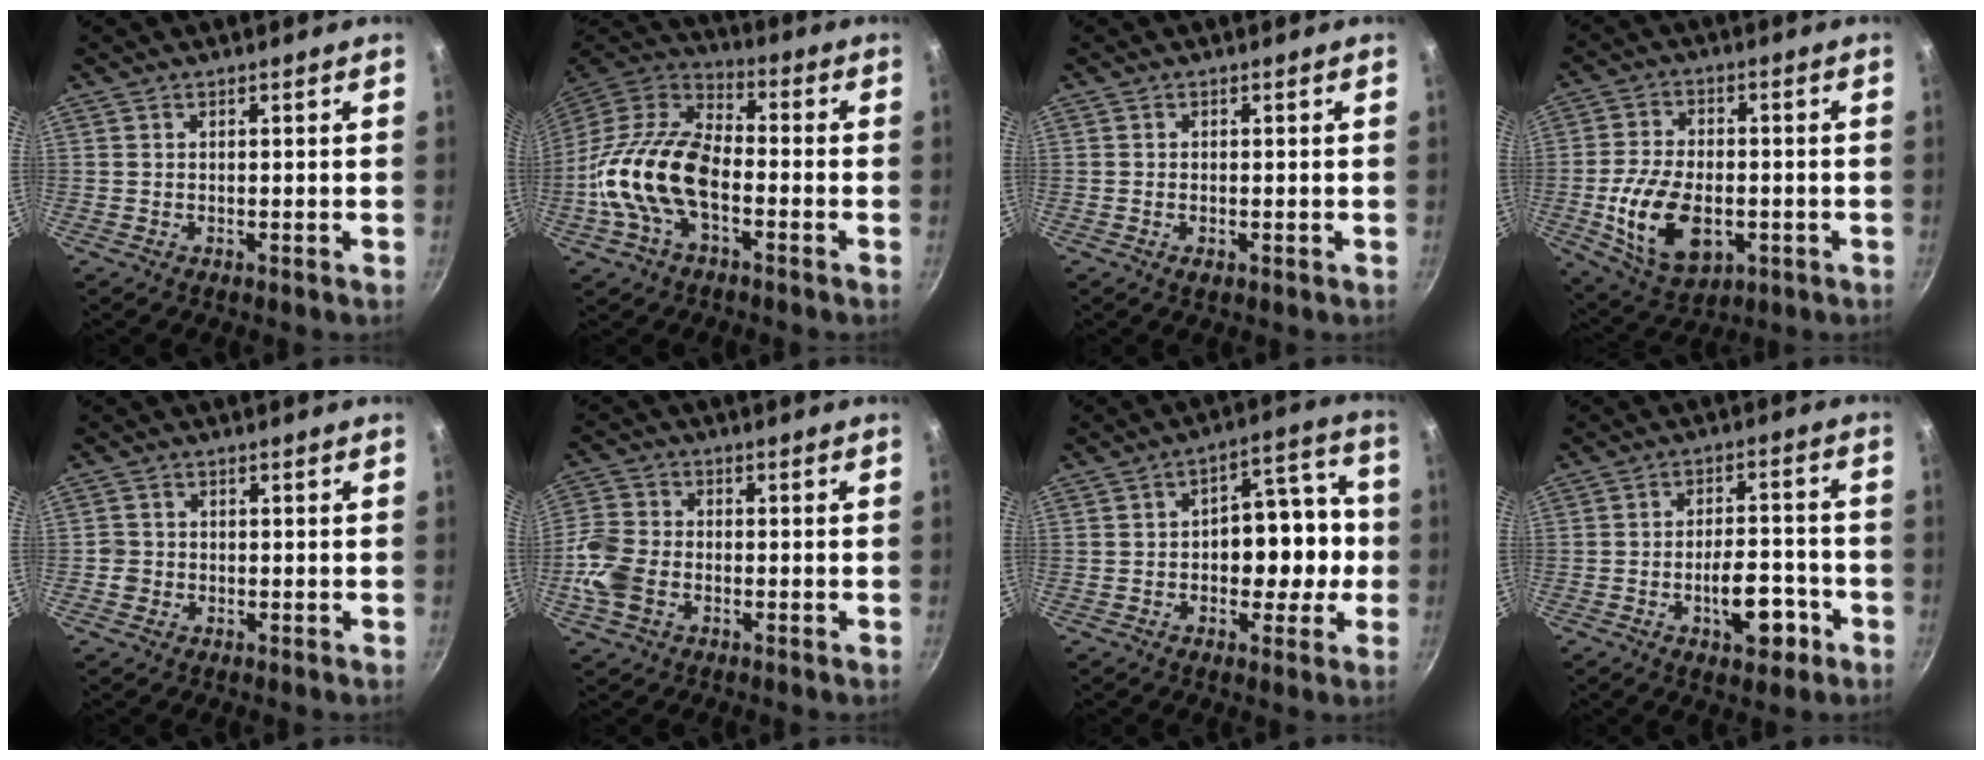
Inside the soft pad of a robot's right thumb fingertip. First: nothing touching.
{"total": 17.6, "force": [-4.4, 9.9, 13.9], "torque": [-0.247, 0.039, -0.099]}
{"total": 1.4, "force": [-0.5, 0.8, 1.0], "torque": [-0.018, -0.001, -0.008]}
{"total": 15.2, "force": [-3.3, 9.2, 11.6], "torque": [-0.199, 0.006, -0.047]}
{"total": 2.2, "force": [-0.7, 2.0, 0.5], "torque": [0.000, 0.011, -0.012]}
{"total": 9.3, "force": [-2.8, 6.7, 5.9], "torque": [-0.118, 0.015, -0.068]}
{"total": 12.6, "force": [-1.5, 8.3, 9.4], "torque": [-0.066, 0.049, -0.027]}
{"total": 9.6, "force": [-4.1, 4.8, 7.3], "torque": [-0.079, 0.034, -0.057]}